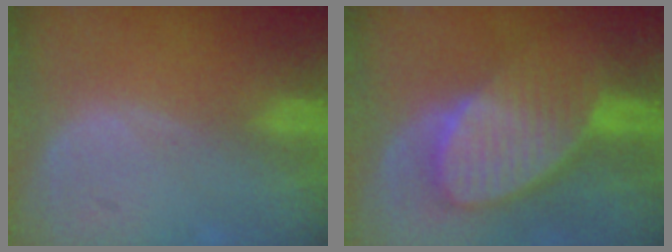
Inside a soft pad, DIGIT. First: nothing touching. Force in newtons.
{"total": 9.1, "press": 8.1, "slide": 4.0}